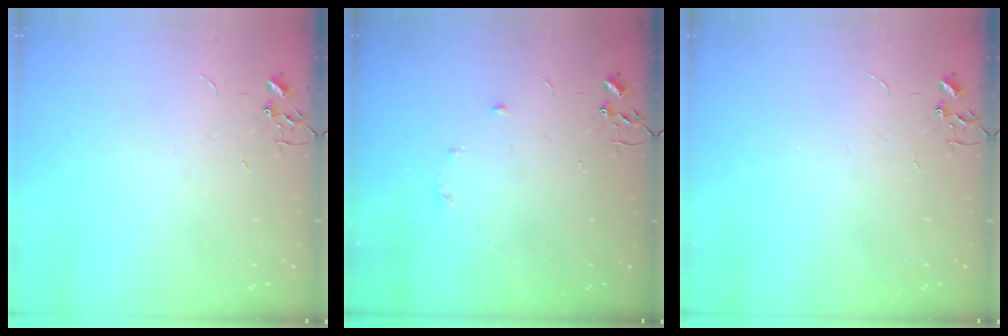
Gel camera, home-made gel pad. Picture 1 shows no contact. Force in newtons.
{"total": 5.2, "press": 5.2, "slide": 0.6}
{"total": 0.0}